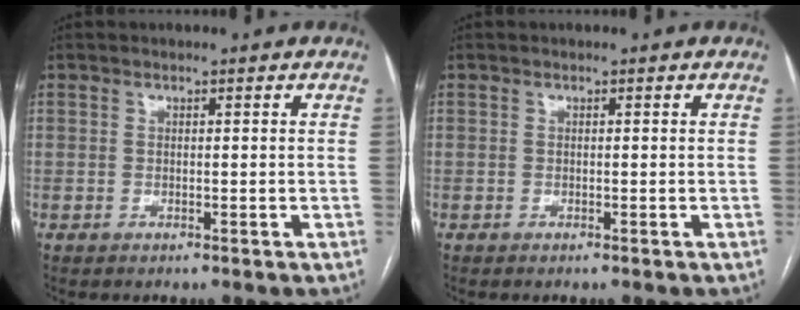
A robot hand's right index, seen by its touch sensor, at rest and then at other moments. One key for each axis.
{"total": 0.0}